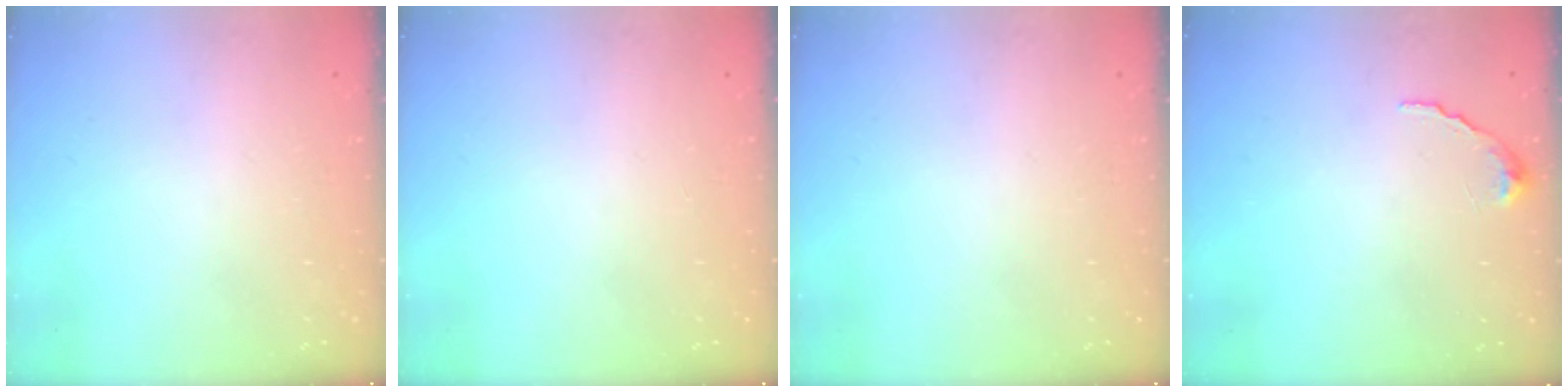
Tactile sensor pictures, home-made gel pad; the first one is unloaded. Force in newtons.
{"total": 0.0}
{"total": 0.0}
{"total": 6.0, "press": 6.0, "slide": 0.4}